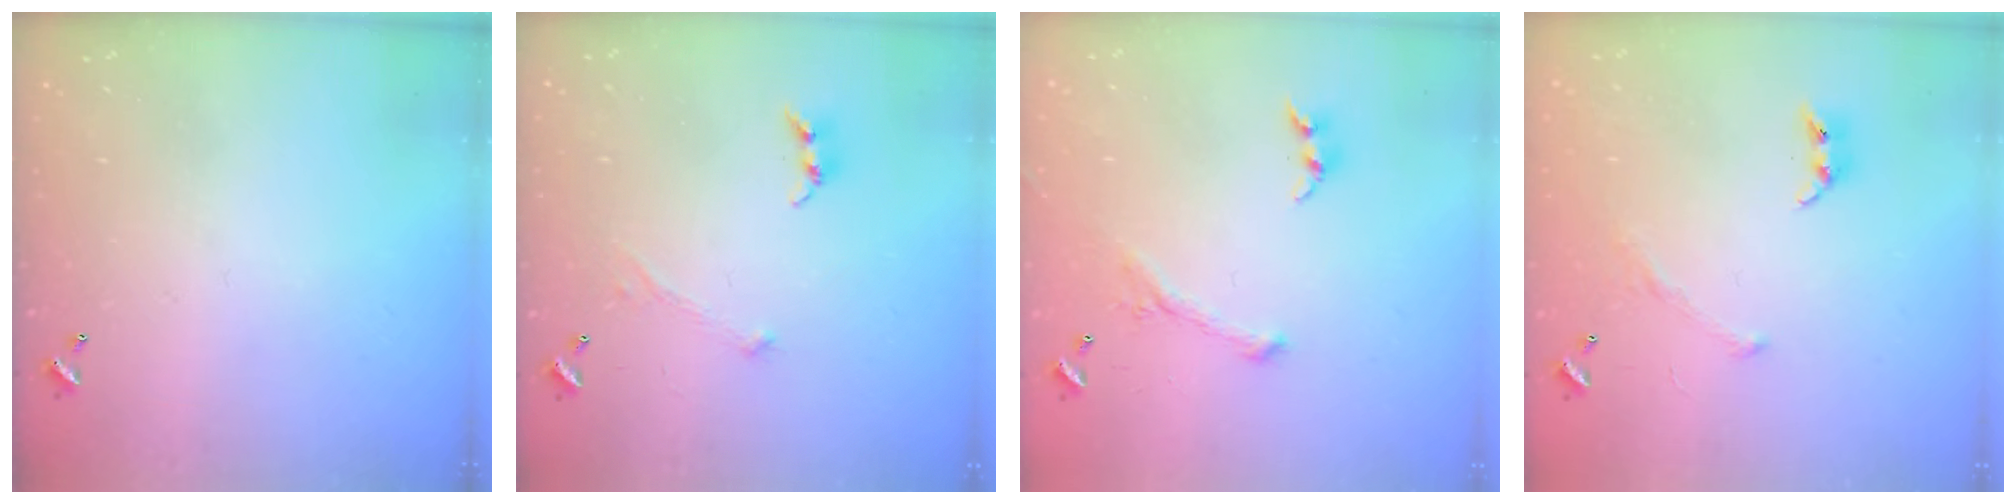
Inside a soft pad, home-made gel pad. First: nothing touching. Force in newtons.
{"total": 0.0}
{"total": 2.8, "press": 2.6, "slide": 0.9}
{"total": 3.6, "press": 3.5, "slide": 0.9}